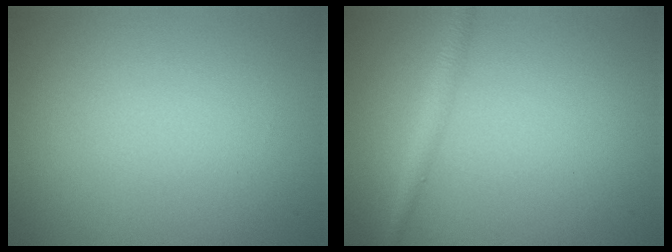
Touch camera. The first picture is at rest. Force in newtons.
{"total": 1.7, "press": 1.7, "slide": 0.1}